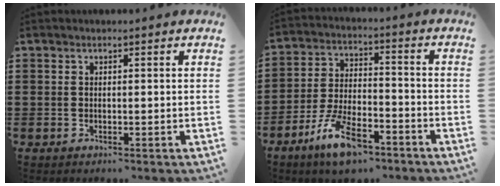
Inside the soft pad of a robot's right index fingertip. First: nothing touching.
{"total": 10.0, "force": [-6.4, 3.9, 6.7], "torque": [-0.148, 0.009, -0.121]}